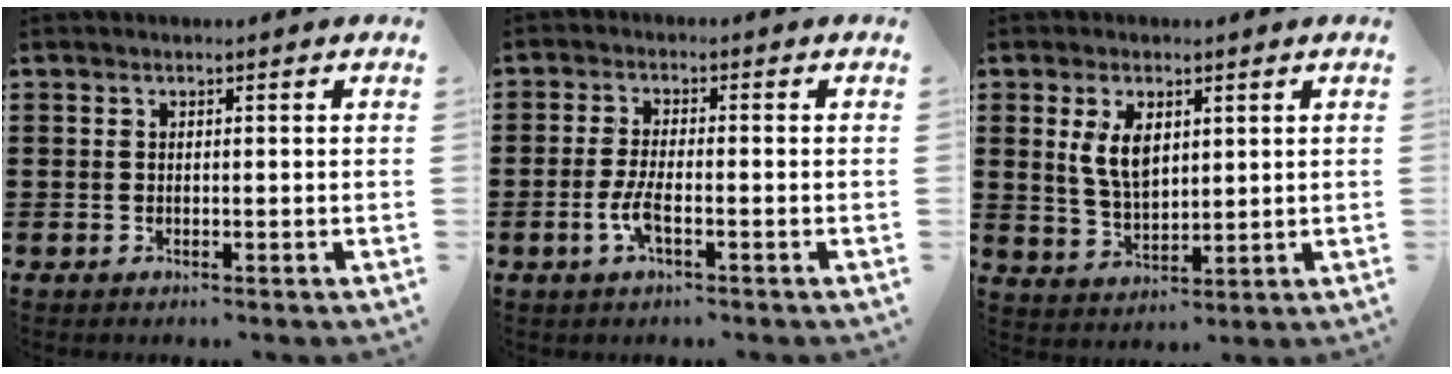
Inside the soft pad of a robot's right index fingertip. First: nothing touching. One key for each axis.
{"total": 3.8, "fx": -1.5, "fy": 0.9, "fz": 3.3, "tx": -0.083, "ty": -0.008, "tz": -0.035}
{"total": 5.6, "fx": 1.9, "fy": 2.9, "fz": 4.4, "tx": -0.095, "ty": 0.007, "tz": 0.033}